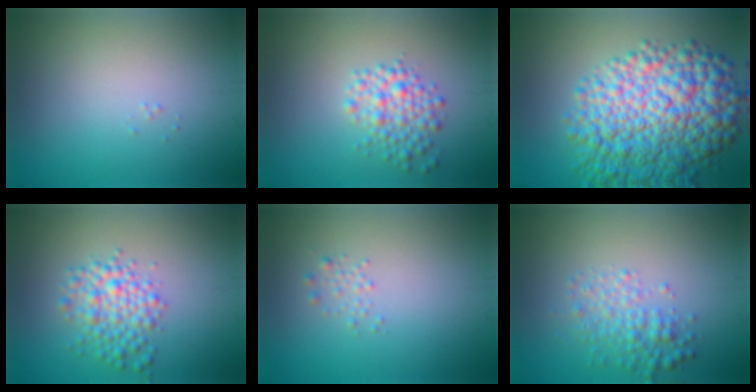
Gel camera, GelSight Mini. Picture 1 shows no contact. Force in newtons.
{"total": 3.1, "press": 3.1, "slide": 0.1}
{"total": 11.5, "press": 11.4, "slide": 0.2}
{"total": 3.6, "press": 3.6, "slide": 0.1}
{"total": 0.8, "press": 0.8, "slide": 0.0}
{"total": 2.8, "press": 2.8, "slide": 0.1}